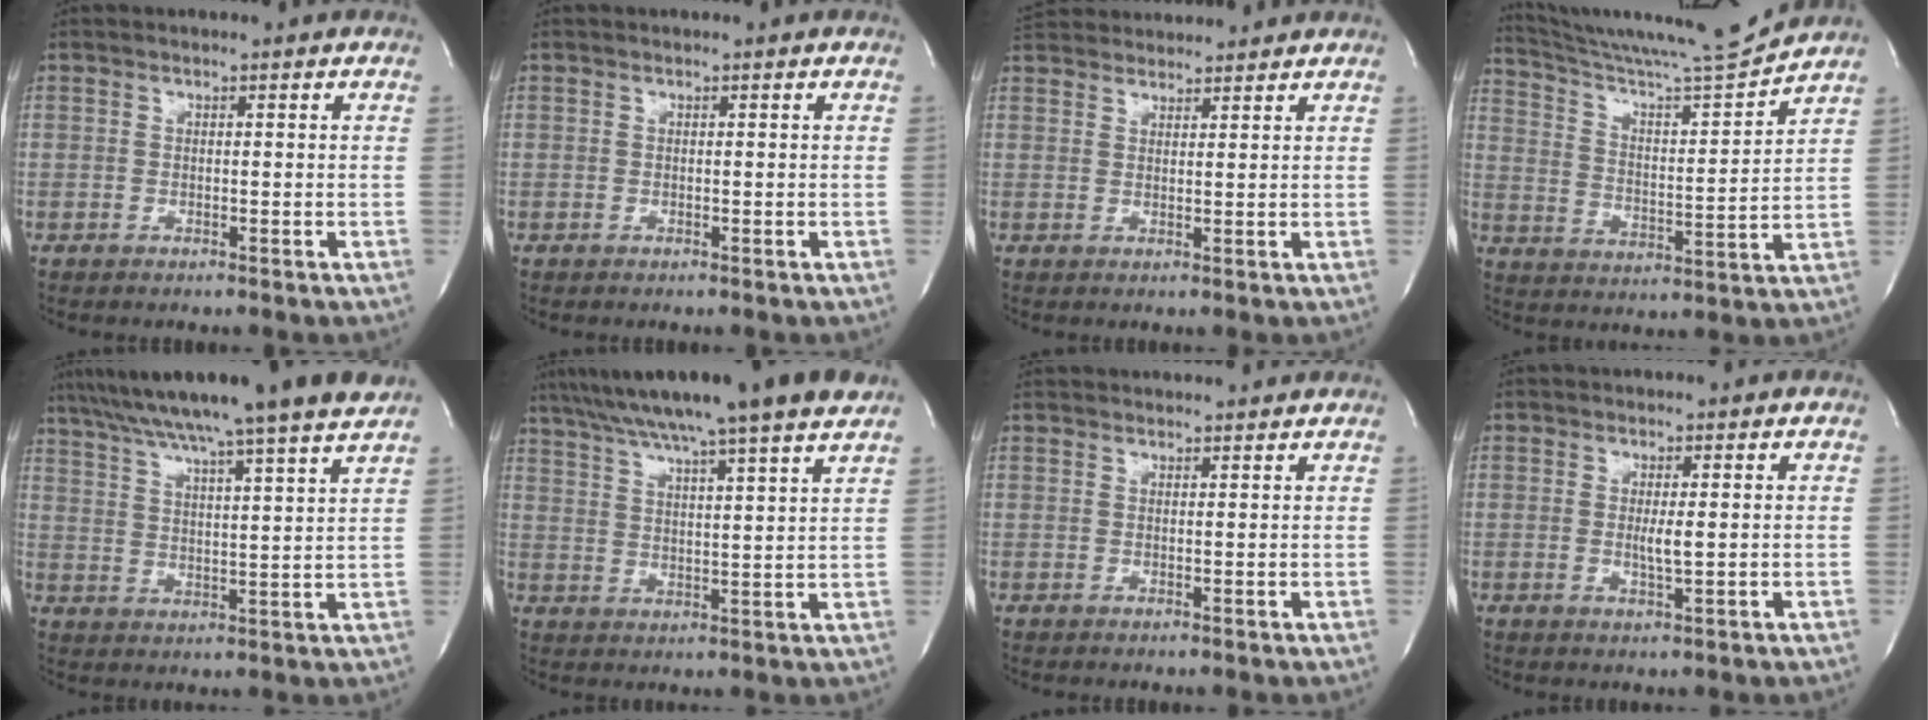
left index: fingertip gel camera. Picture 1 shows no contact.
{"total": 0.0}
{"total": 10.0, "force": [9.6, 1.8, 2.1], "torque": [-0.039, 0.039, 0.148]}
{"total": 14.7, "force": [14.1, -2.5, 3.4], "torque": [-0.067, -0.042, 0.230]}
{"total": 20.0, "force": [17.0, -1.7, 10.4], "torque": [-0.180, -0.001, 0.244]}
{"total": 18.5, "force": [15.2, -0.7, 10.5], "torque": [-0.181, 0.019, 0.221]}
{"total": 8.5, "force": [8.2, 1.0, 1.9], "torque": [-0.023, 0.033, 0.100]}
{"total": 2.1, "force": [0.1, 0.1, 2.1], "torque": [-0.041, -0.006, 0.003]}